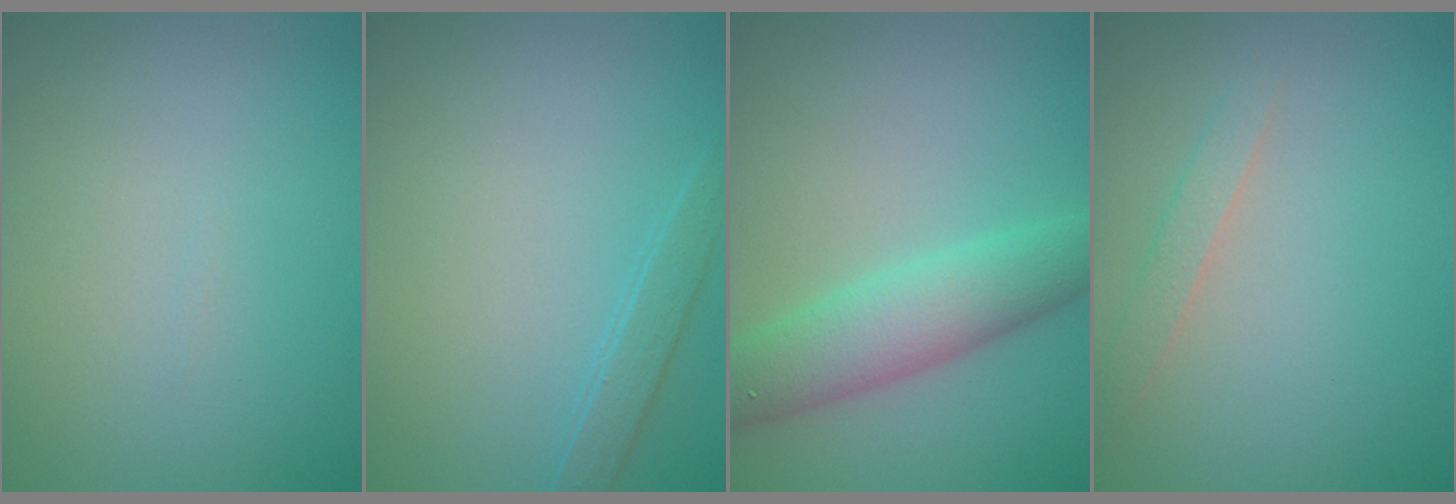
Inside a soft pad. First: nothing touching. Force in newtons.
{"total": 1.6, "press": 1.6, "slide": 0.1}
{"total": 5.2, "press": 5.2, "slide": 0.2}
{"total": 1.3, "press": 1.3, "slide": 0.1}